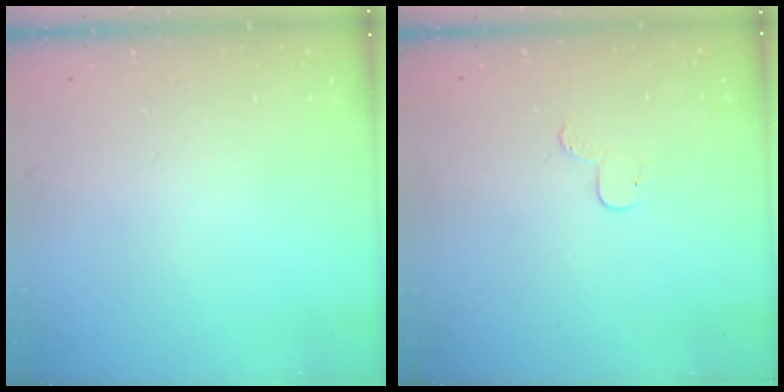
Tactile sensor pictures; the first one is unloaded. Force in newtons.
{"total": 4.8, "press": 4.8, "slide": 0.5}